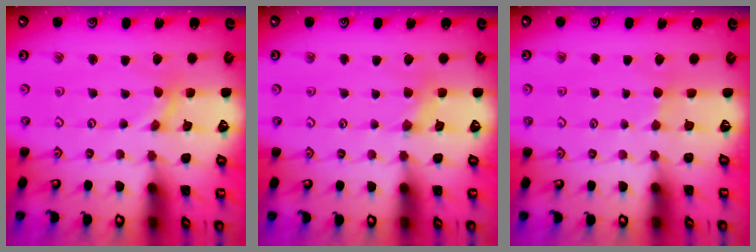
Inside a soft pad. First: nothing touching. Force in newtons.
{"total": 3.7, "press": 3.6, "slide": 0.6}
{"total": 2.3, "press": 2.2, "slide": 0.4}